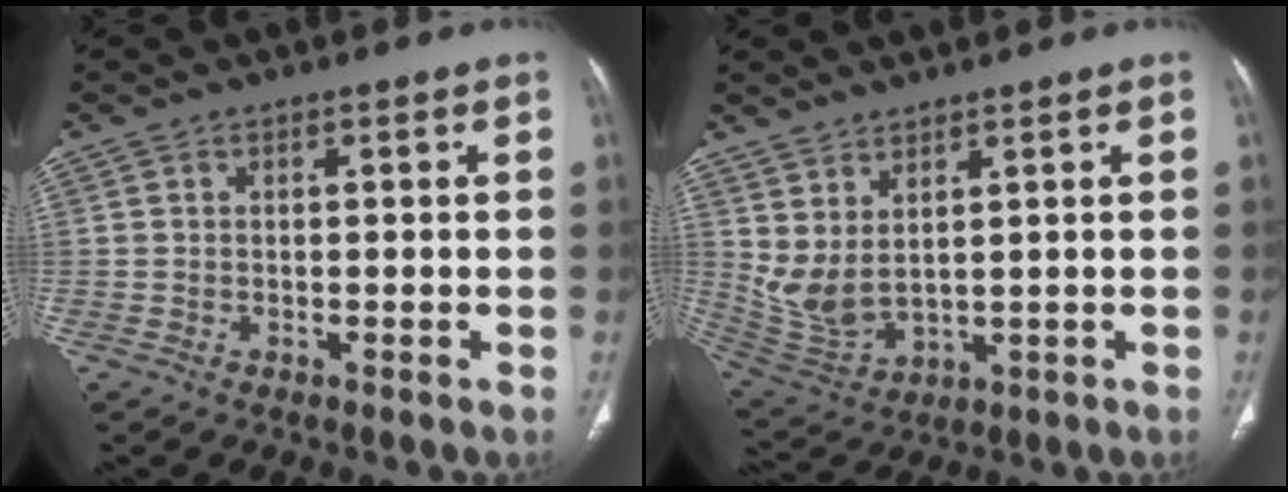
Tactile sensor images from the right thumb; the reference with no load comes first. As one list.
[{"total": 7.8, "force": [3.2, 3.4, 6.3], "torque": [-0.129, -0.027, 0.081]}]